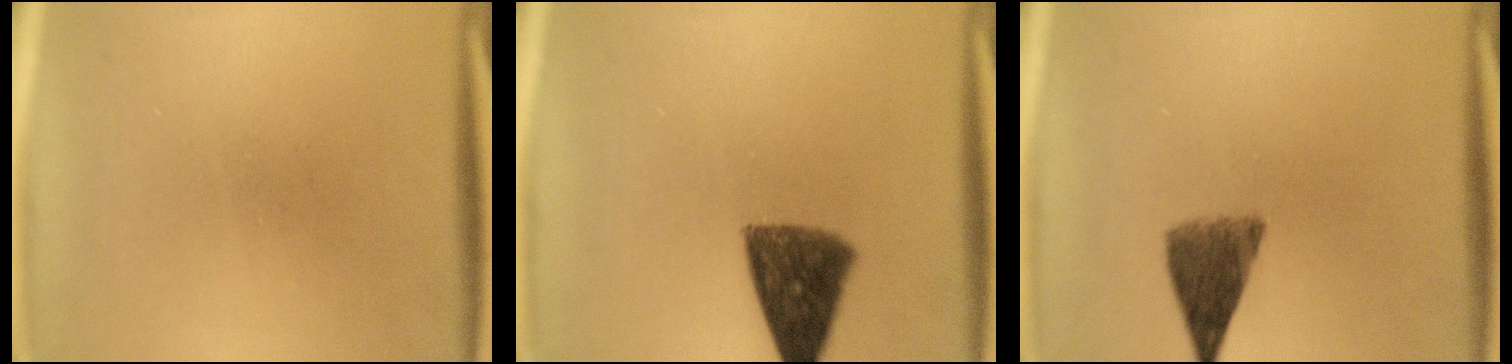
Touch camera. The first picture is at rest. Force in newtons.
{"total": 9.7}
{"total": 6.3}